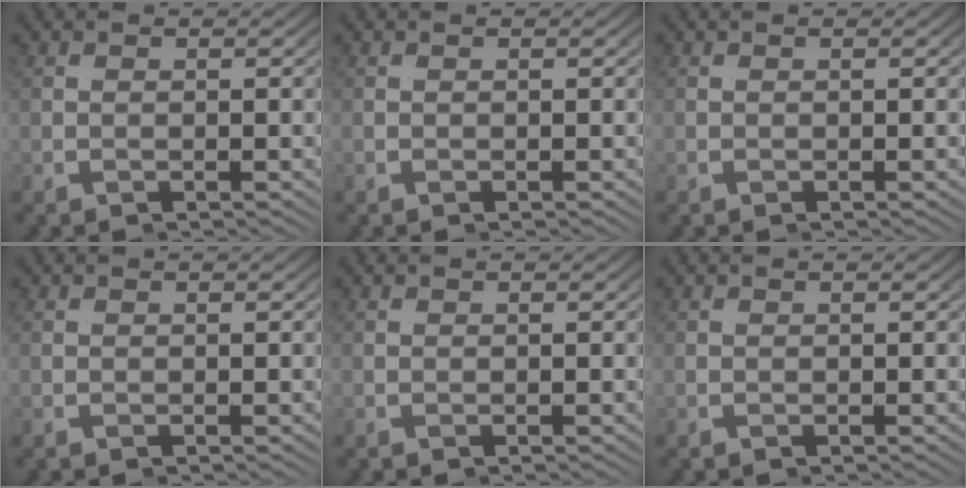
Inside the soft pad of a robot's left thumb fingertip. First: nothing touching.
{"total": 0.0}
{"total": 0.0}
{"total": 0.0}
{"total": 0.0}
{"total": 0.0}